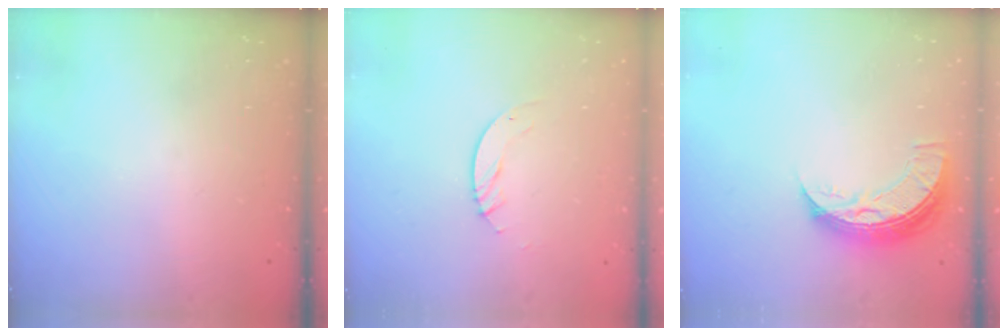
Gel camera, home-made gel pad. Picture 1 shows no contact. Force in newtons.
{"total": 4.2, "press": 4.1, "slide": 0.4}
{"total": 9.8, "press": 9.8, "slide": 0.7}